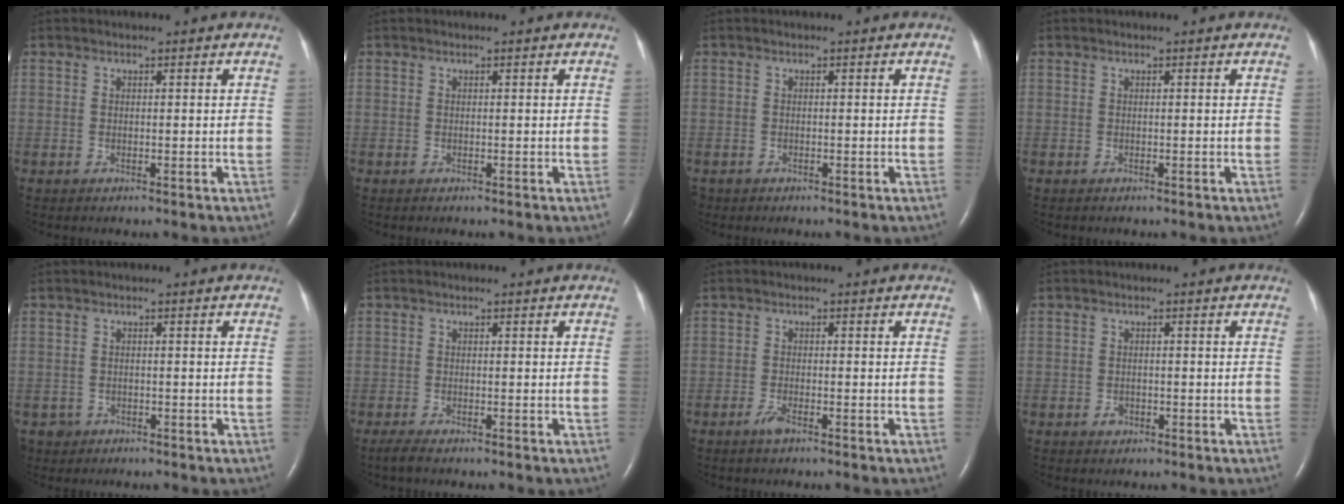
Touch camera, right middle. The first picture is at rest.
{"total": 0.0}
{"total": 0.7, "force": [-0.5, 0.5, 0.0], "torque": [-0.007, 0.002, -0.006]}
{"total": 0.0}
{"total": 2.2, "force": [-1.2, 1.9, -0.1], "torque": [-0.004, 0.007, -0.019]}
{"total": 1.7, "force": [-1.3, 0.1, 1.0], "torque": [-0.031, -0.007, -0.025]}
{"total": 1.7, "force": [-1.2, 0.2, 1.1], "torque": [-0.031, -0.003, -0.024]}
{"total": 1.2, "force": [-0.7, 0.9, 0.5], "torque": [-0.009, 0.003, -0.009]}